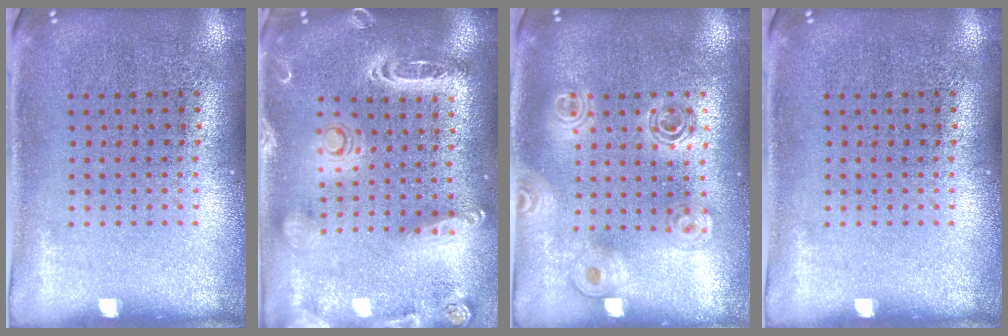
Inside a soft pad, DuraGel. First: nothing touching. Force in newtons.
{"total": 2.5, "press": 2.3, "slide": 1.1}
{"total": 1.6, "press": 1.4, "slide": 0.7}
{"total": 0.0}